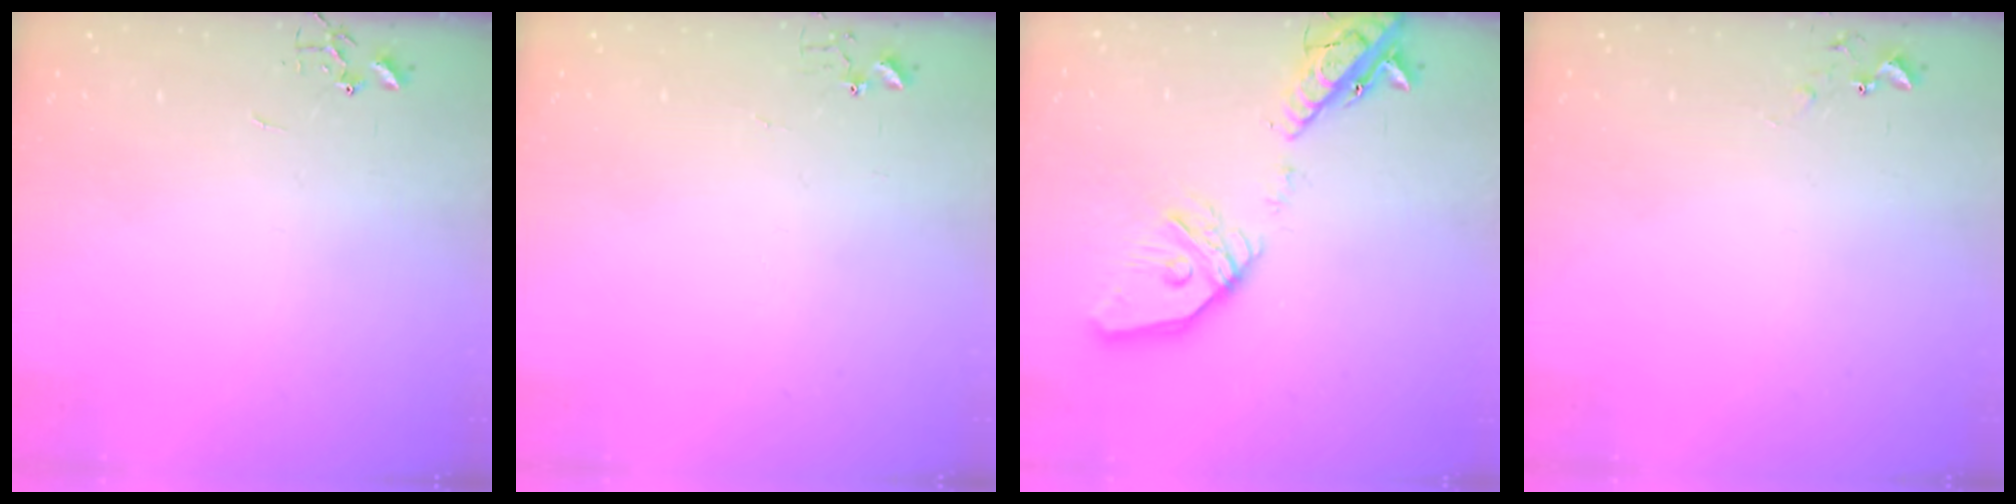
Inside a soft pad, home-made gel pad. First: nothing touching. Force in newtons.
{"total": 3.9, "press": 3.9, "slide": 0.3}
{"total": 21.4, "press": 21.2, "slide": 3.5}
{"total": 5.0, "press": 5.0, "slide": 0.5}